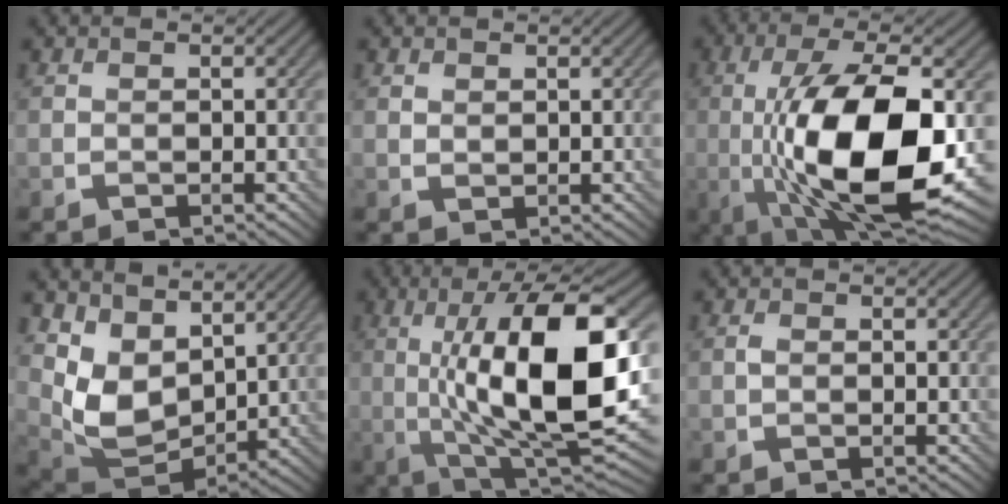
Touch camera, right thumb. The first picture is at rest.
{"total": 0.8, "force": [0.6, 0.4, 0.3], "torque": [-0.008, -0.003, 0.013]}
{"total": 17.3, "force": [-2.2, 6.9, 15.7], "torque": [-0.286, 0.004, -0.040]}
{"total": 8.5, "force": [4.3, 5.1, 5.3], "torque": [-0.130, -0.015, 0.083]}
{"total": 18.2, "force": [0.5, 6.7, 16.9], "torque": [-0.271, 0.016, 0.002]}
{"total": 1.0, "force": [-0.1, 0.6, 0.8], "torque": [-0.015, 0.002, -0.003]}